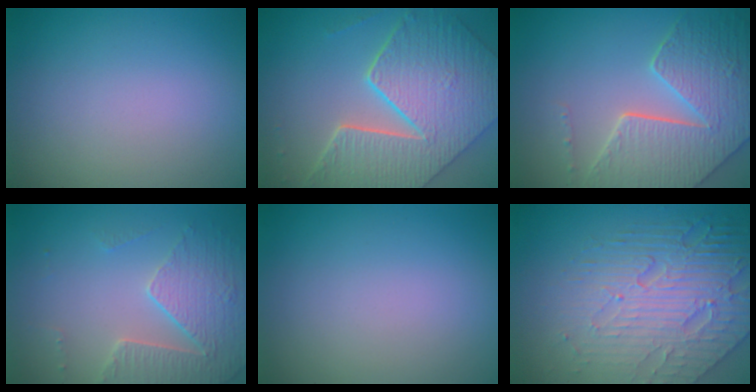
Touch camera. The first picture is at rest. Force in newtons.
{"total": 9.7, "press": 6.8, "slide": 7.0}
{"total": 8.3, "press": 6.1, "slide": 5.6}
{"total": 3.7, "press": 3.6, "slide": 0.8}
{"total": 0.0}
{"total": 7.3, "press": 5.5, "slide": 4.8}